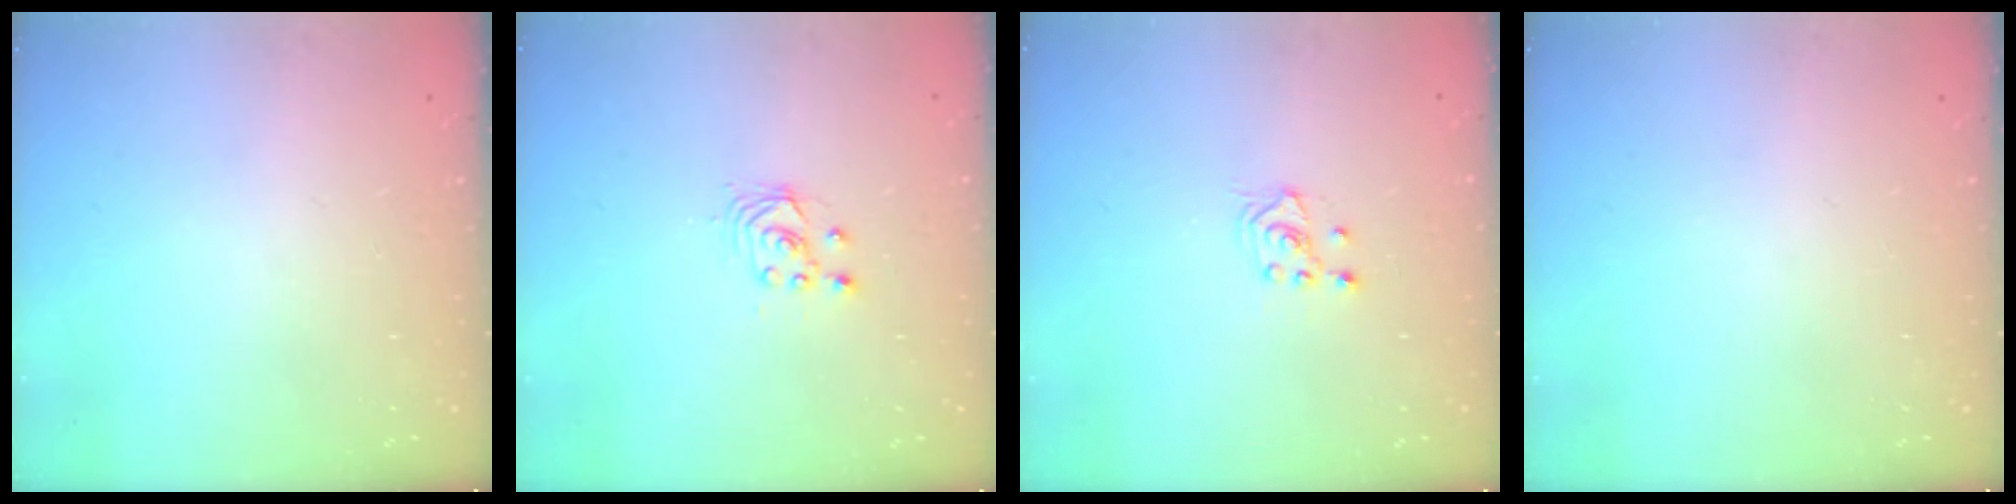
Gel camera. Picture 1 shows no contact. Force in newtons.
{"total": 2.5, "press": 2.5, "slide": 0.2}
{"total": 2.1, "press": 2.0, "slide": 0.8}
{"total": 0.0}